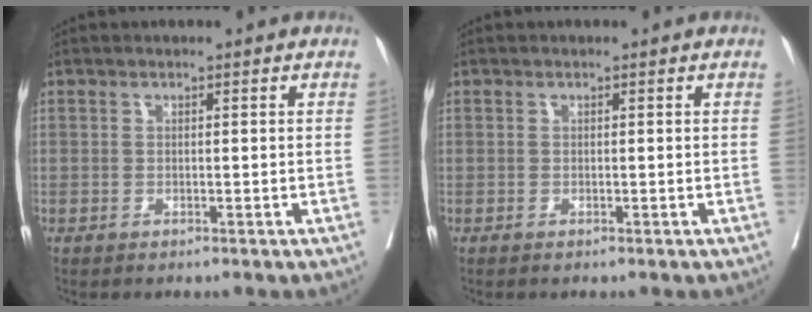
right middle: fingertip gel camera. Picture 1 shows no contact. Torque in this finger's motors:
{"motor_torque": [0.06, -0.12, 0.02, 0.00]}